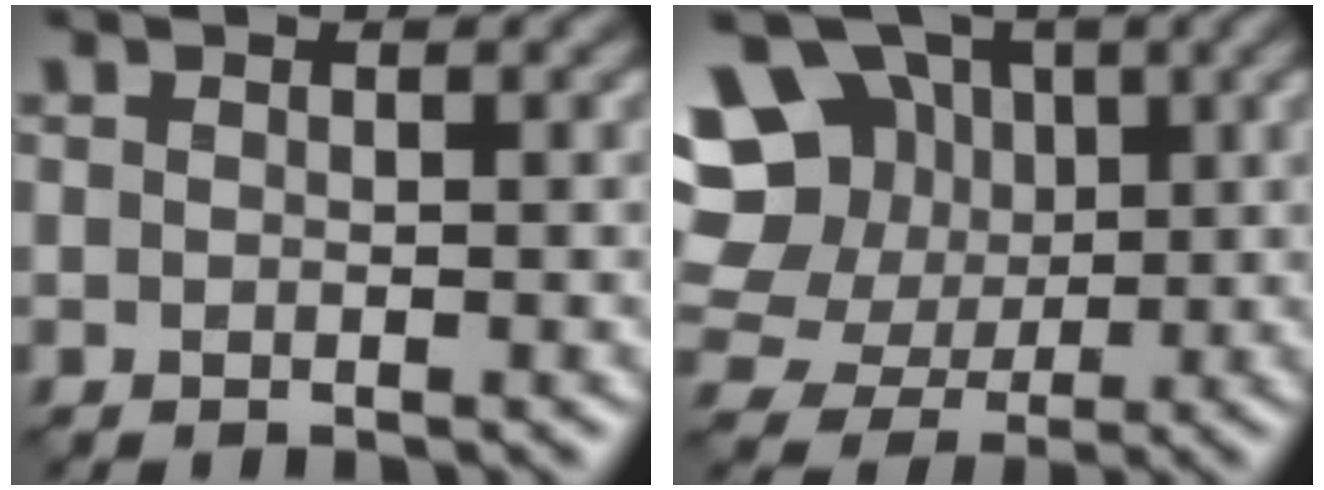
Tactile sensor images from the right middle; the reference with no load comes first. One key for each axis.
{"total": 11.7, "fx": 3.7, "fy": 9.6, "fz": 5.7, "tx": -0.123, "ty": 0.037, "tz": 0.046}